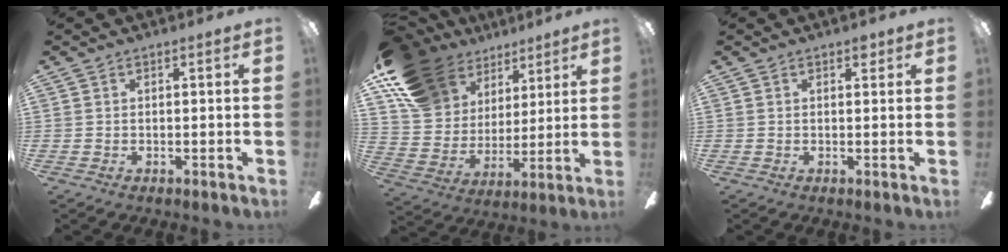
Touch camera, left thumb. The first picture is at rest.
{"total": 17.9, "force": [11.6, 11.6, 7.0], "torque": [-0.155, -0.053, 0.225]}
{"total": 1.6, "force": [1.0, 0.9, 0.8], "torque": [0.000, -0.003, 0.013]}